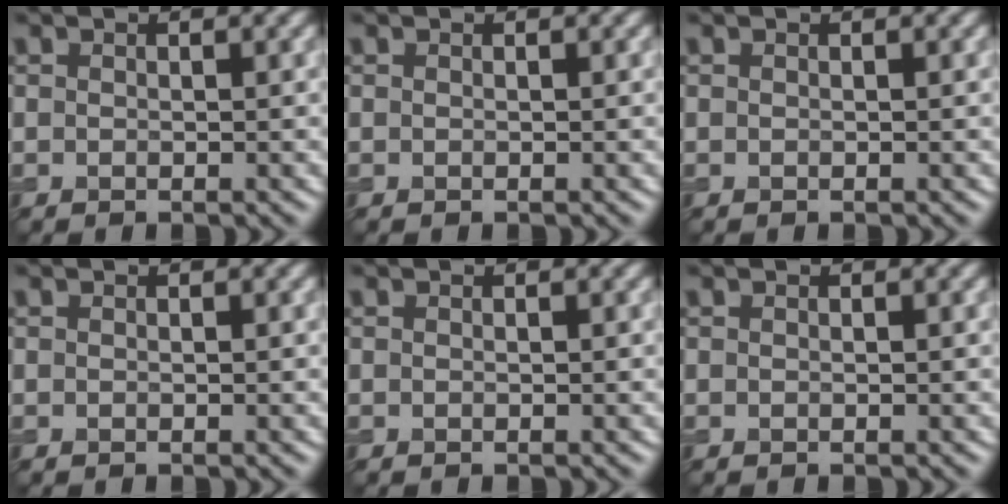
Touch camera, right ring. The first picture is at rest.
{"total": 0.0}
{"total": 0.0}
{"total": 0.0}
{"total": 0.0}
{"total": 0.0}